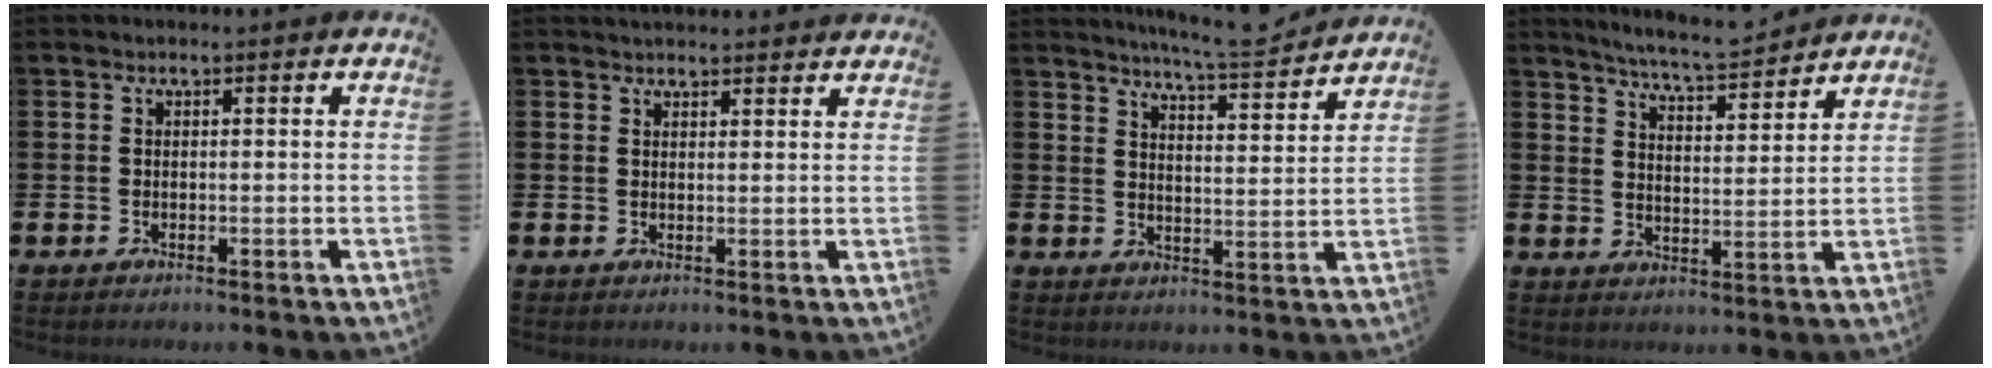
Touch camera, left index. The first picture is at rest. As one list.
[{"total": 2.4, "force": [2.4, 0.4, 0.1], "torque": [-0.006, -0.009, 0.044]}, {"total": 7.0, "force": [6.8, -0.3, 1.8], "torque": [-0.042, -0.045, 0.119]}, {"total": 6.6, "force": [6.4, -0.2, 1.5], "torque": [-0.045, -0.038, 0.112]}]